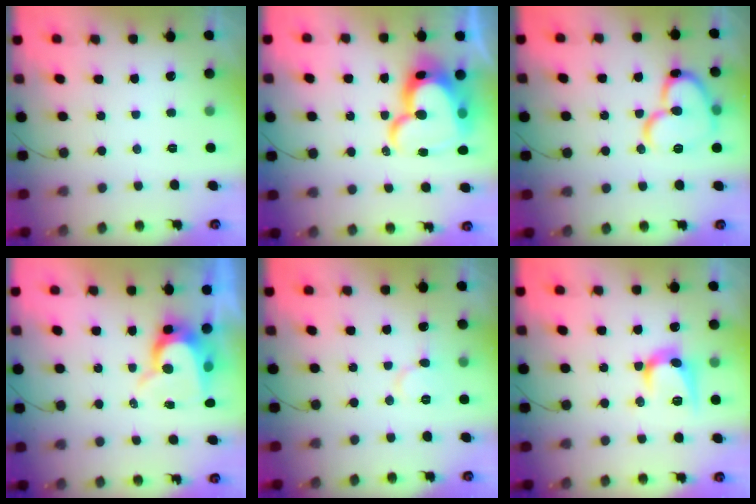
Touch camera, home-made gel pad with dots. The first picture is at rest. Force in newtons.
{"total": 22.3, "press": 22.2, "slide": 1.6}
{"total": 16.4, "press": 16.3, "slide": 2.1}
{"total": 8.4, "press": 8.3, "slide": 0.8}
{"total": 6.3, "press": 6.3, "slide": 0.5}
{"total": 11.1, "press": 11.1, "slide": 0.6}